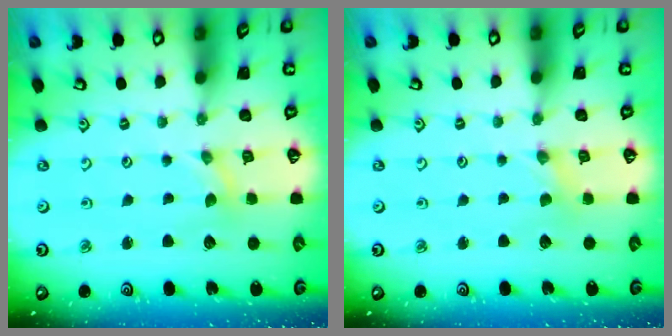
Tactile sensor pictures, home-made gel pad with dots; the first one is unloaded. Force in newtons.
{"total": 0.0}